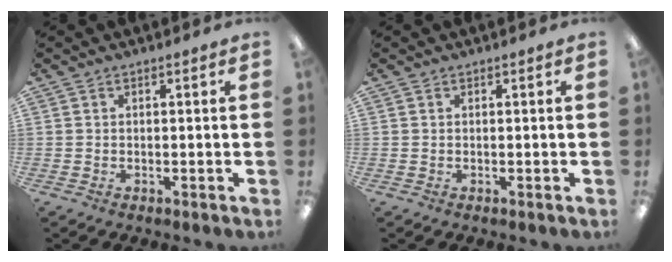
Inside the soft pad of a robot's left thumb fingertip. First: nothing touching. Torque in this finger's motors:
{"motor_torque": [-0.08, 0.08, -0.14, 0.14, 0.00]}